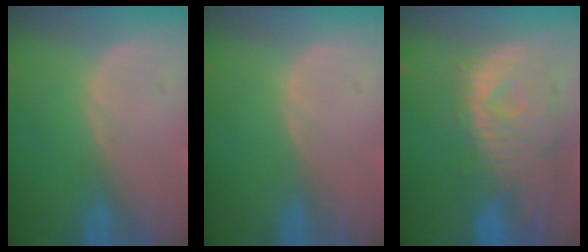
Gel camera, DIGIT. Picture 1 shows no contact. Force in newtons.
{"total": 0.0}
{"total": 11.5, "press": 9.9, "slide": 5.8}